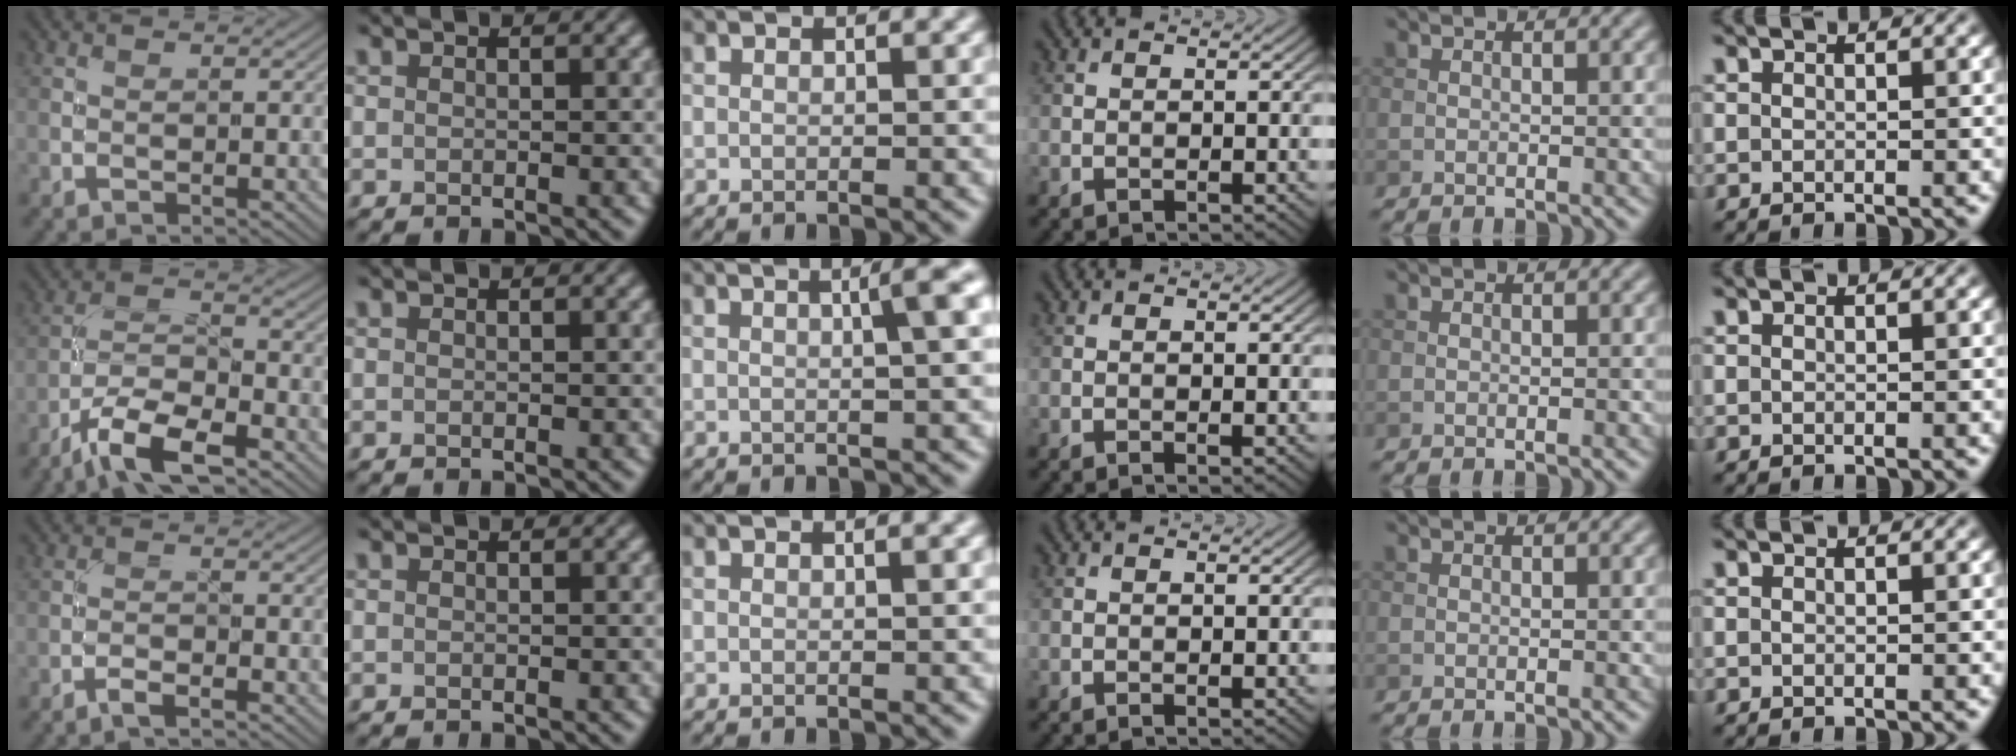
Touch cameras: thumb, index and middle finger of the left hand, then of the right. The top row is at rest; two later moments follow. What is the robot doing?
{"motion": "screw", "object": "medicine bottle"}